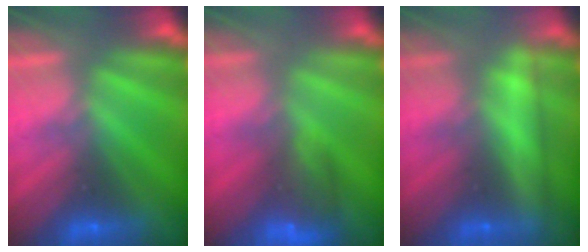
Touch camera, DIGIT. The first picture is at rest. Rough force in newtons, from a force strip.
{"total": 6.2}
{"total": 2.4}